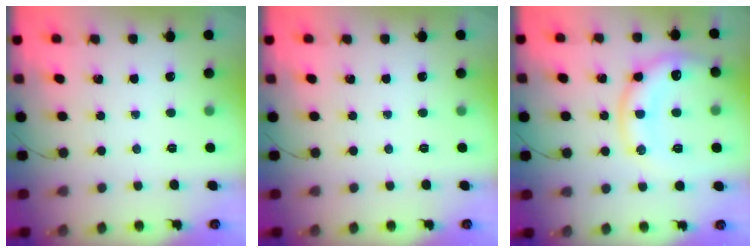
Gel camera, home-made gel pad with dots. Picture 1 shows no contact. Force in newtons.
{"total": 0.0}
{"total": 15.4, "press": 15.3, "slide": 1.5}